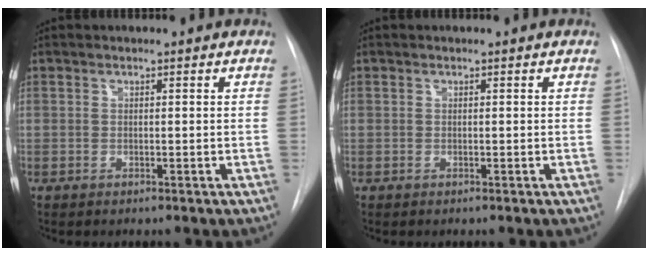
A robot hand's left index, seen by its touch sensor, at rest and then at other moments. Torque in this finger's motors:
{"motor_torque": [-0.02, -0.01, 0.00, 0.00]}